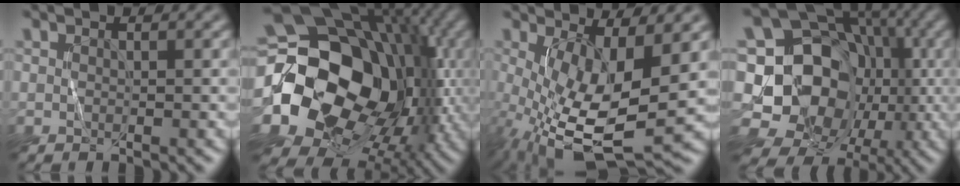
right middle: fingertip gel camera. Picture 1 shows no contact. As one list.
[{"total": 21.1, "force": [-1.4, 16.5, 13.2], "torque": [-0.246, -0.036, -0.016]}, {"total": 10.3, "force": [-1.4, 3.5, 9.6], "torque": [-0.194, -0.025, -0.017]}, {"total": 17.2, "force": [-2.4, 14.9, 8.4], "torque": [-0.121, 0.012, -0.063]}]